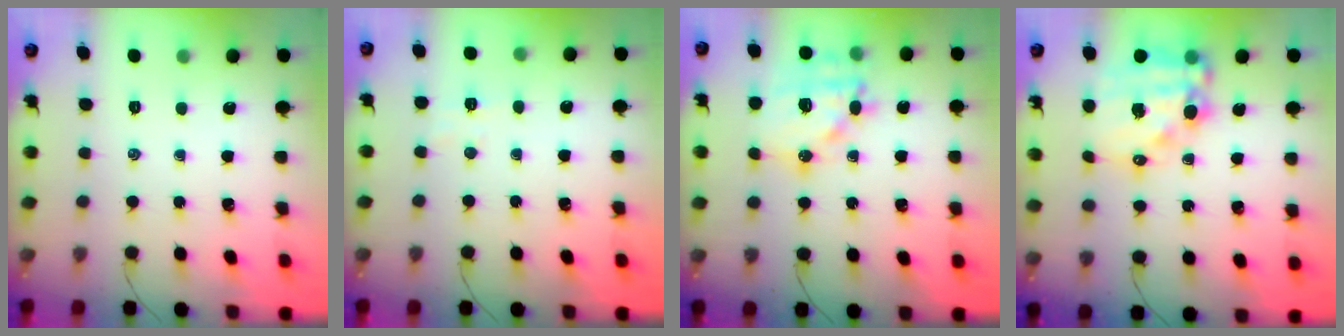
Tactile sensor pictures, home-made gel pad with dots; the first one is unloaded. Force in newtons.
{"total": 3.0, "press": 2.9, "slide": 0.8}
{"total": 15.6, "press": 15.4, "slide": 2.8}
{"total": 15.7, "press": 15.3, "slide": 3.6}